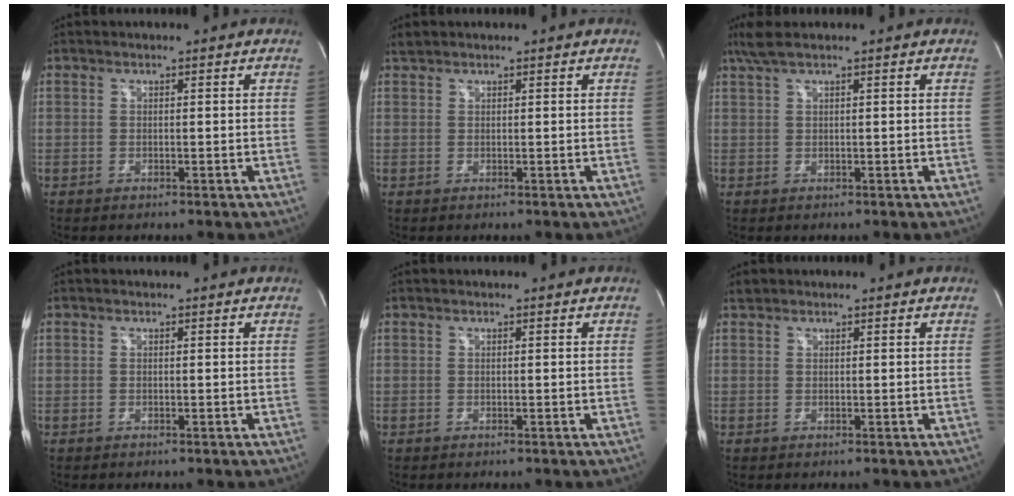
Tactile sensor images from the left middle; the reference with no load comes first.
{"total": 0.8, "force": [0.8, 0.0, 0.0], "torque": [-0.011, 0.009, 0.021]}
{"total": 3.3, "force": [2.4, 0.0, 2.2], "torque": [-0.058, 0.024, 0.053]}
{"total": 0.0}
{"total": 0.0}
{"total": 0.9, "force": [0.8, 0.4, 0.0], "torque": [-0.004, 0.009, 0.014]}